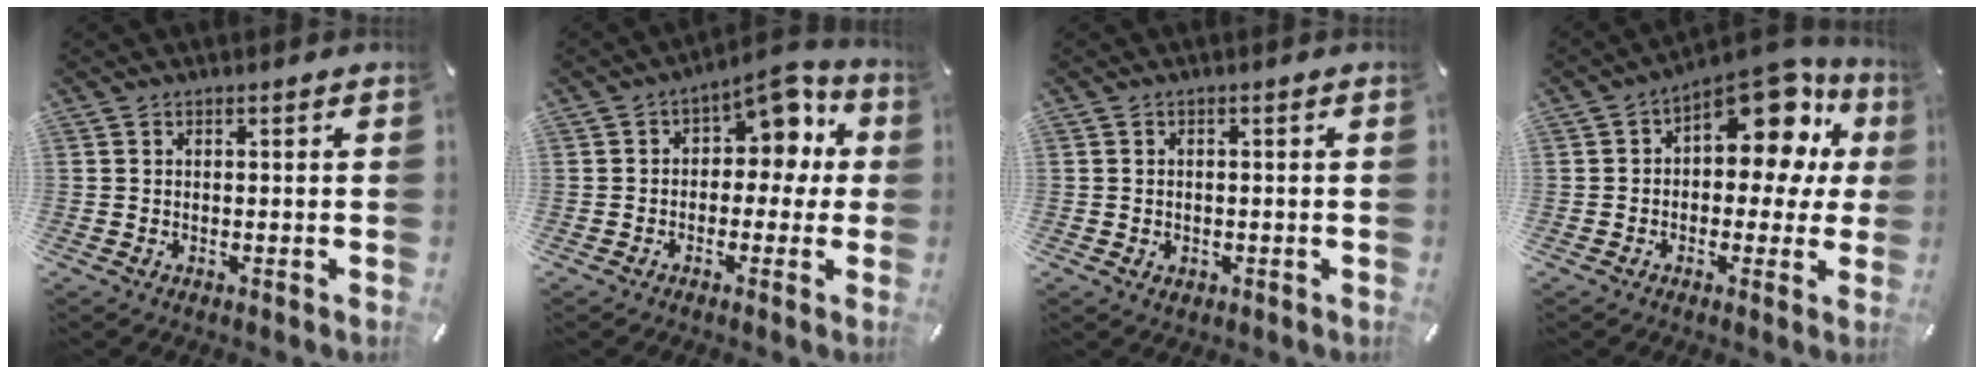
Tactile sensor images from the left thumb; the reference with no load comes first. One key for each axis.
{"total": 7.9, "fx": 3.6, "fy": 5.1, "fz": 4.9, "tx": -0.061, "ty": -0.032, "tz": 0.055}
{"total": 1.4, "fx": -0.3, "fy": 1.2, "fz": 0.4, "tx": -0.009, "ty": 0.005, "tz": -0.008}
{"total": 14.2, "fx": 7.8, "fy": 7.2, "fz": 9.4, "tx": -0.130, "ty": -0.063, "tz": 0.133}